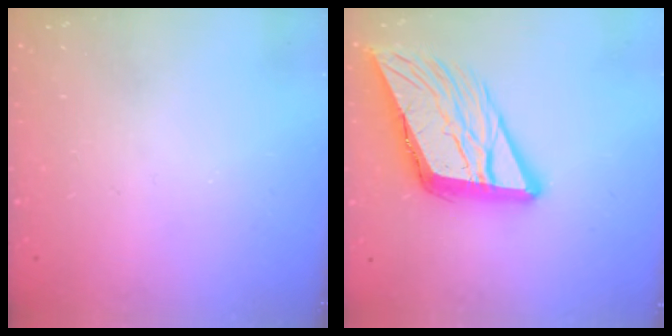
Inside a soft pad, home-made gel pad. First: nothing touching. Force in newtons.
{"total": 16.4, "press": 16.2, "slide": 2.8}